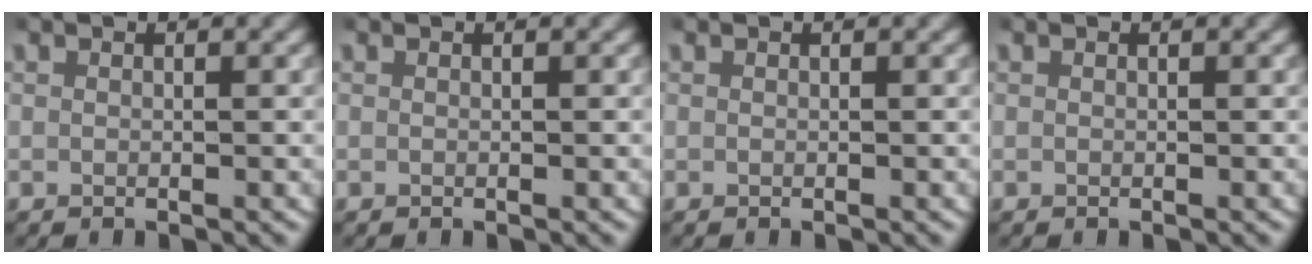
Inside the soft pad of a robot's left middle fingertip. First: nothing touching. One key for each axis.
{"total": 0.0}
{"total": 0.0}
{"total": 0.0}